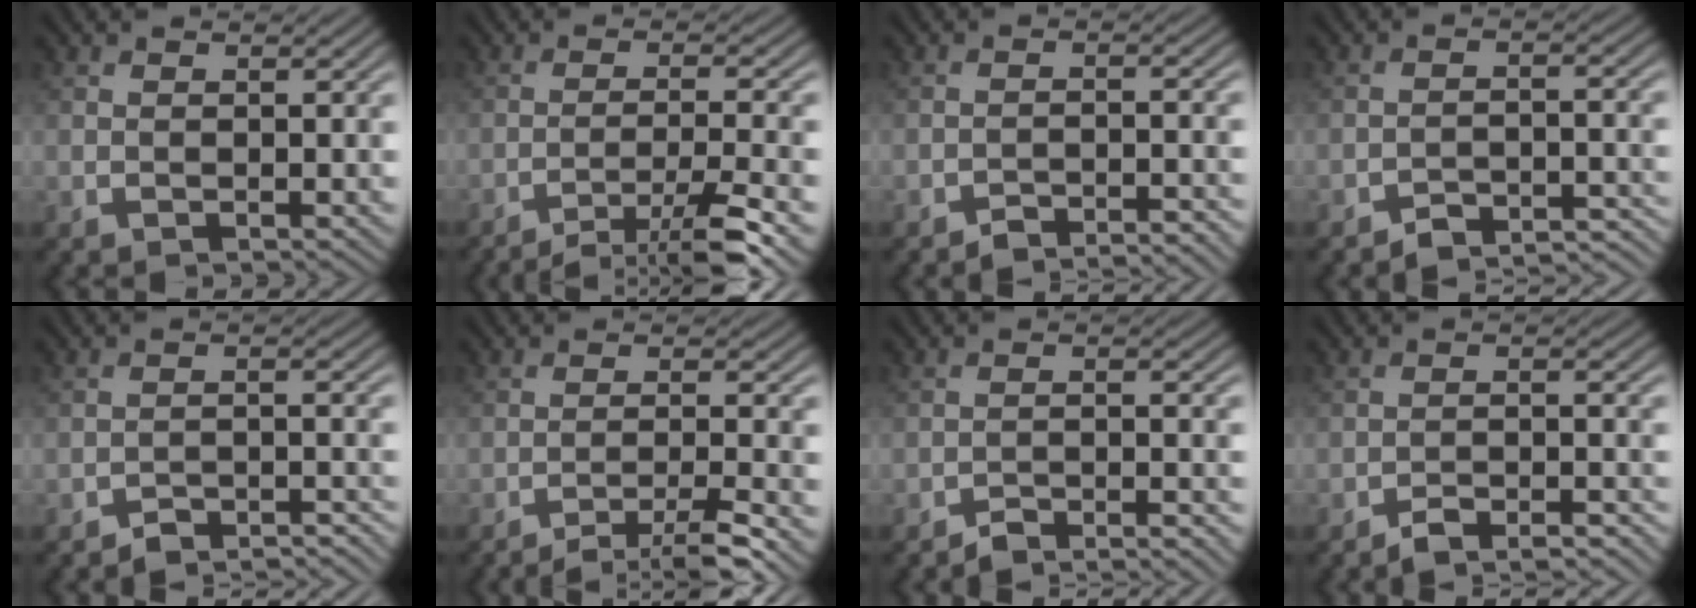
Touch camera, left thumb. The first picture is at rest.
{"total": 8.6, "force": [-6.2, 1.0, 5.9], "torque": [-0.093, 0.015, -0.101]}
{"total": 3.3, "force": [-3.1, 0.3, 1.1], "torque": [-0.011, 0.007, -0.054]}
{"total": 4.7, "force": [-4.2, 0.9, 1.8], "torque": [-0.027, 0.003, -0.064]}
{"total": 4.4, "force": [-4.1, 0.7, 1.5], "torque": [-0.022, 0.003, -0.063]}
{"total": 6.1, "force": [-4.5, 0.6, 4.0], "torque": [-0.061, 0.013, -0.082]}
{"total": 3.6, "force": [-3.4, 0.4, 1.3], "torque": [-0.015, 0.008, -0.062]}
{"total": 4.9, "force": [-4.4, 0.6, 2.2], "torque": [-0.036, 0.006, -0.072]}